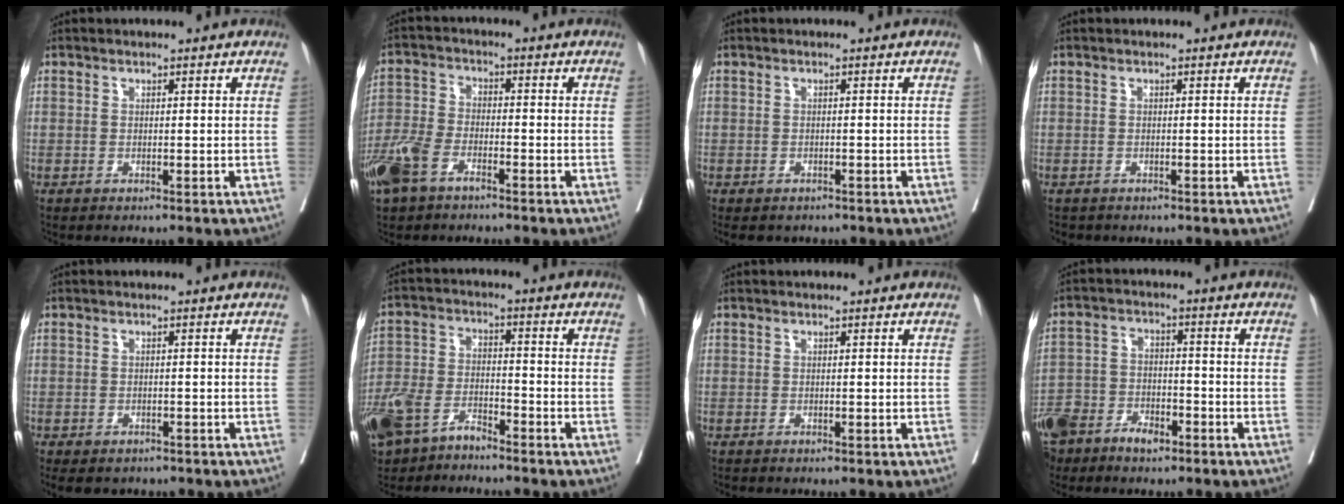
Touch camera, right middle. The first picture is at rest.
{"total": 7.0, "force": [-4.5, 3.2, 4.3], "torque": [-0.111, -0.005, -0.091]}
{"total": 3.8, "force": [-3.1, 1.9, 0.9], "torque": [-0.011, -0.001, -0.039]}
{"total": 1.3, "force": [-1.1, 0.7, 0.1], "torque": [-0.012, -0.002, -0.018]}
{"total": 5.6, "force": [-4.3, 3.0, 1.8], "torque": [-0.030, -0.001, -0.055]}
{"total": 11.2, "force": [-8.5, 4.4, 5.8], "torque": [-0.125, -0.020, -0.163]}
{"total": 0.0}
{"total": 10.2, "force": [-7.2, 5.4, 4.9], "torque": [-0.104, 0.000, -0.130]}